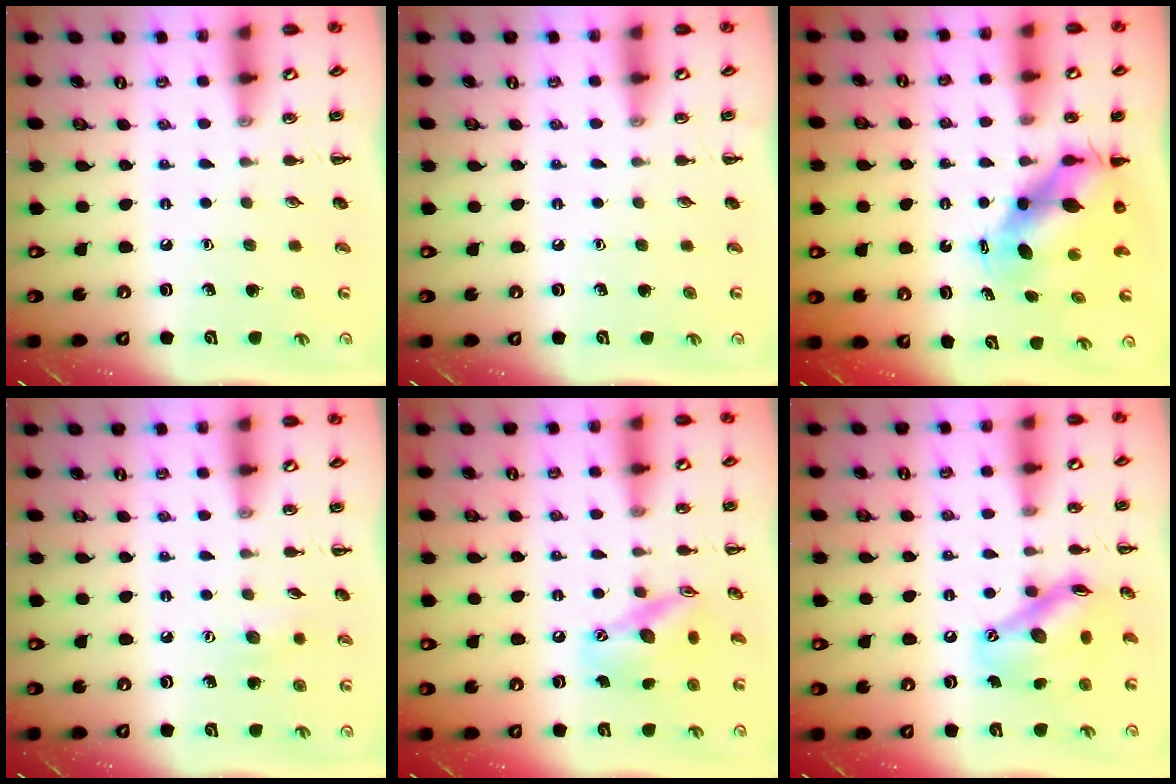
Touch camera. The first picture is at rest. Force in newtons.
{"total": 0.0}
{"total": 8.8, "press": 8.6, "slide": 1.5}
{"total": 5.7, "press": 5.5, "slide": 1.3}
{"total": 13.9, "press": 13.6, "slide": 2.7}
{"total": 14.5, "press": 14.2, "slide": 2.4}